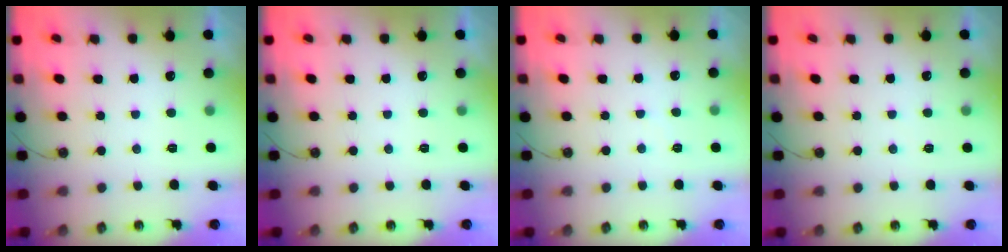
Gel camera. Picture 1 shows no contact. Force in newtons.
{"total": 0.0}
{"total": 2.8, "press": 2.8, "slide": 0.5}
{"total": 2.8, "press": 2.8, "slide": 0.3}